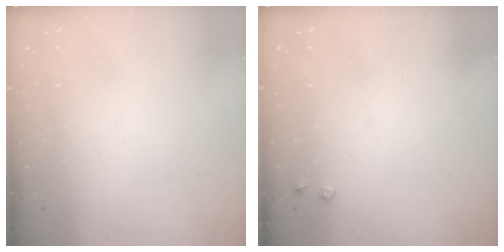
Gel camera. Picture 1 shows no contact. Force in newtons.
{"total": 2.7, "press": 2.7, "slide": 0.4}